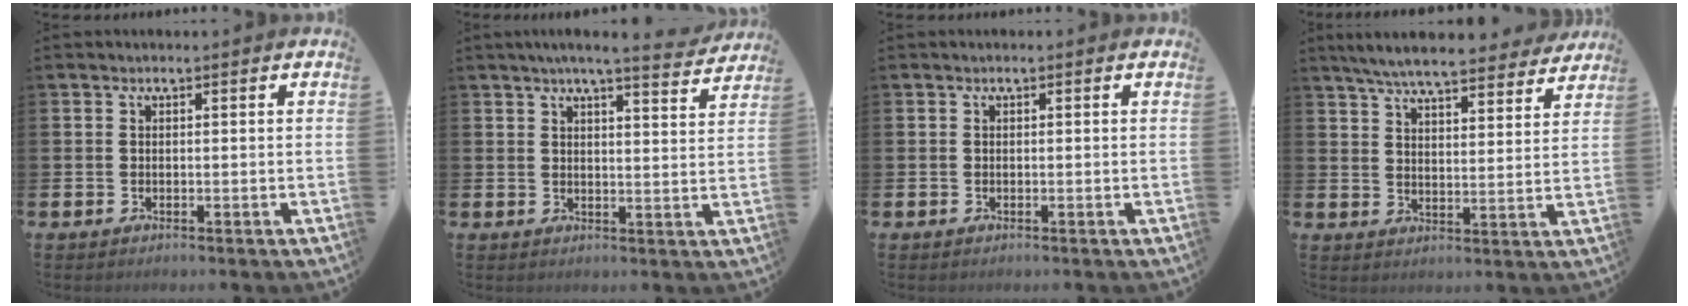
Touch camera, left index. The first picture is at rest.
{"total": 5.8, "force": [5.3, -0.2, 2.2], "torque": [-0.039, -0.026, 0.091]}
{"total": 0.0}
{"total": 7.3, "force": [6.8, 1.0, 2.3], "torque": [-0.061, -0.038, 0.119]}